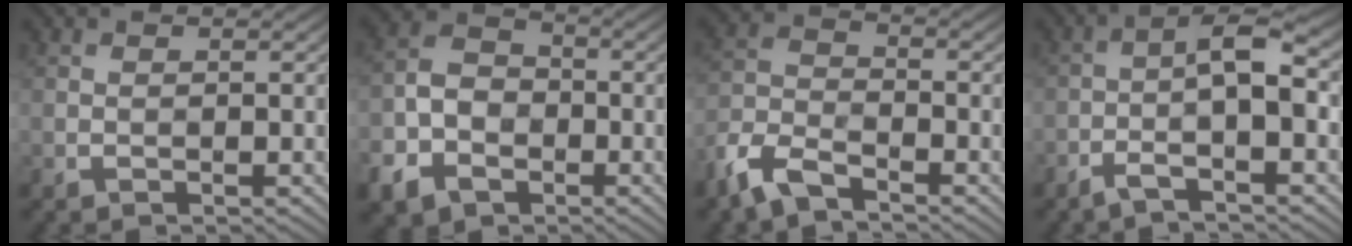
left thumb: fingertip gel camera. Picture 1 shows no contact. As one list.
[{"total": 8.5, "force": [-3.1, 6.6, 4.3], "torque": [-0.109, -0.018, -0.076]}, {"total": 6.2, "force": [-3.9, 2.8, 3.9], "torque": [-0.084, -0.003, -0.102]}, {"total": 6.0, "force": [-1.3, 1.4, 5.7], "torque": [-0.089, 0.014, -0.027]}]